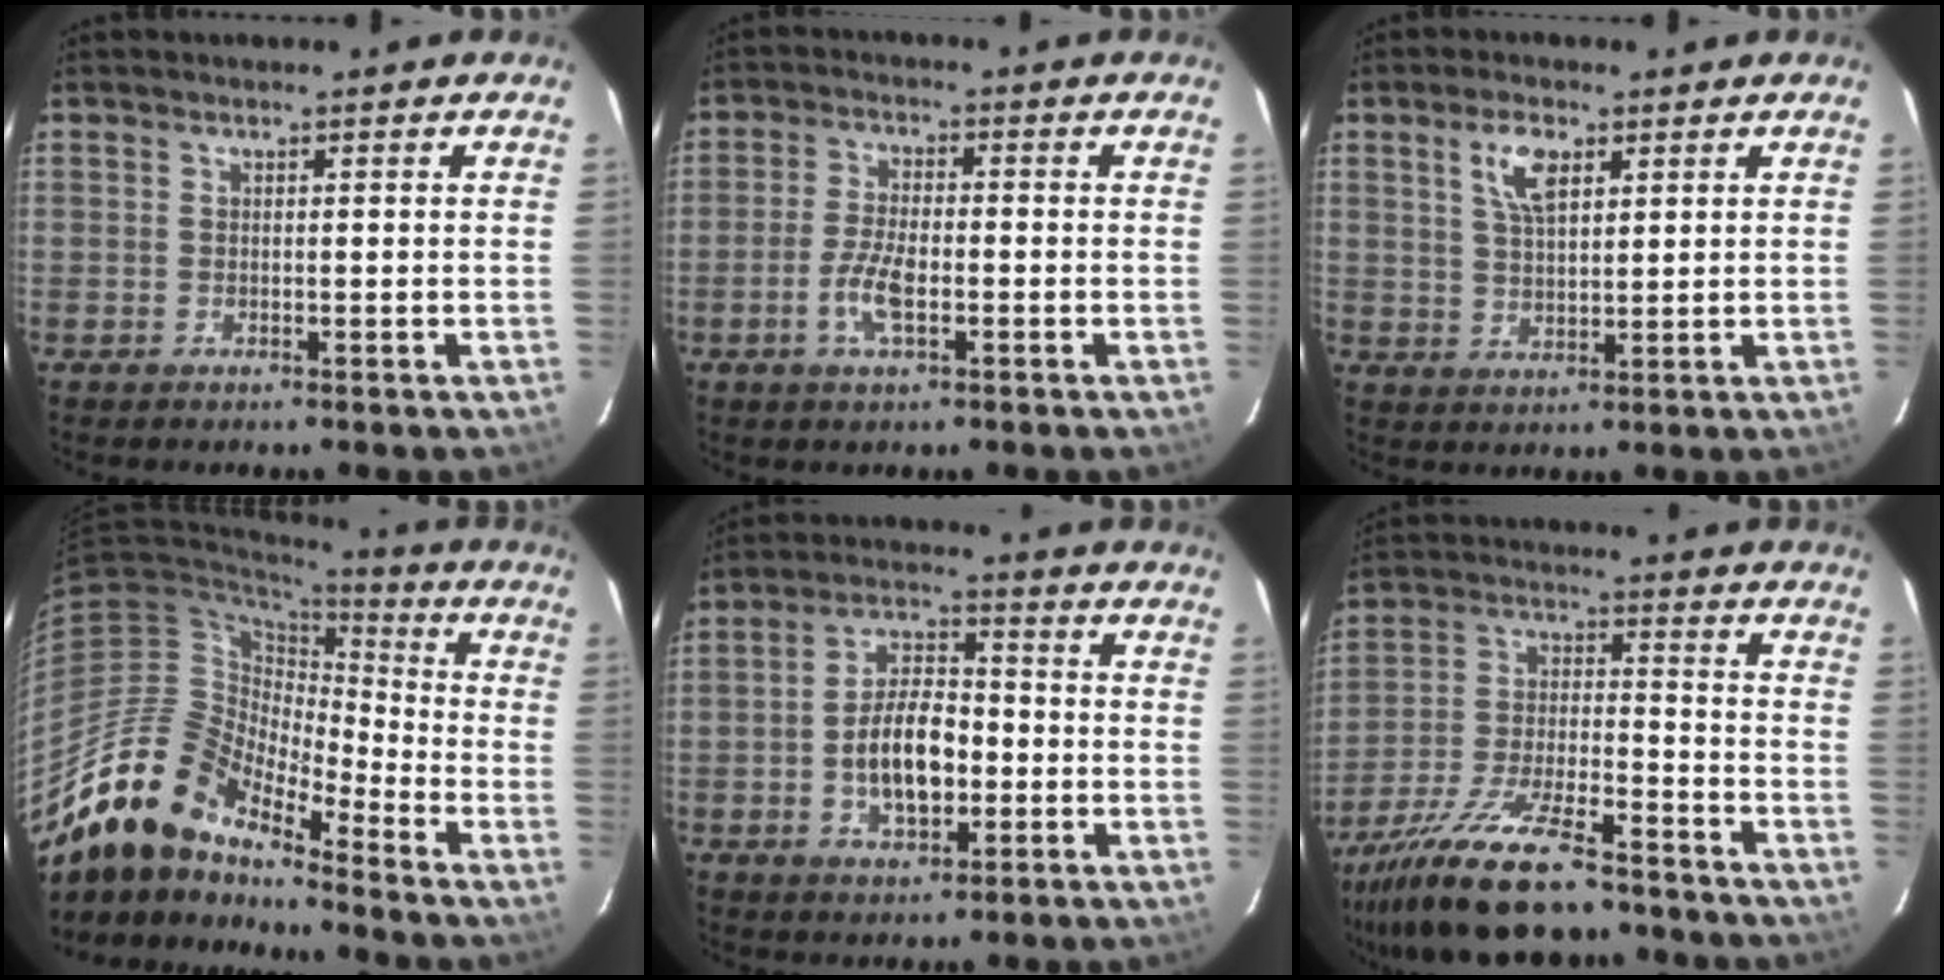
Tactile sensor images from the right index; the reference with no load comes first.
{"total": 6.0, "force": [-2.4, 2.2, 5.0], "torque": [-0.108, 0.002, -0.047]}
{"total": 5.9, "force": [2.9, 2.7, 4.5], "torque": [-0.083, 0.009, 0.057]}
{"total": 16.9, "force": [-14.4, 5.5, 7.1], "torque": [-0.130, -0.006, -0.279]}
{"total": 10.2, "force": [-2.5, 5.2, 8.4], "torque": [-0.158, 0.018, -0.038]}
{"total": 19.5, "force": [-15.3, 5.5, 10.8], "torque": [-0.219, -0.032, -0.256]}